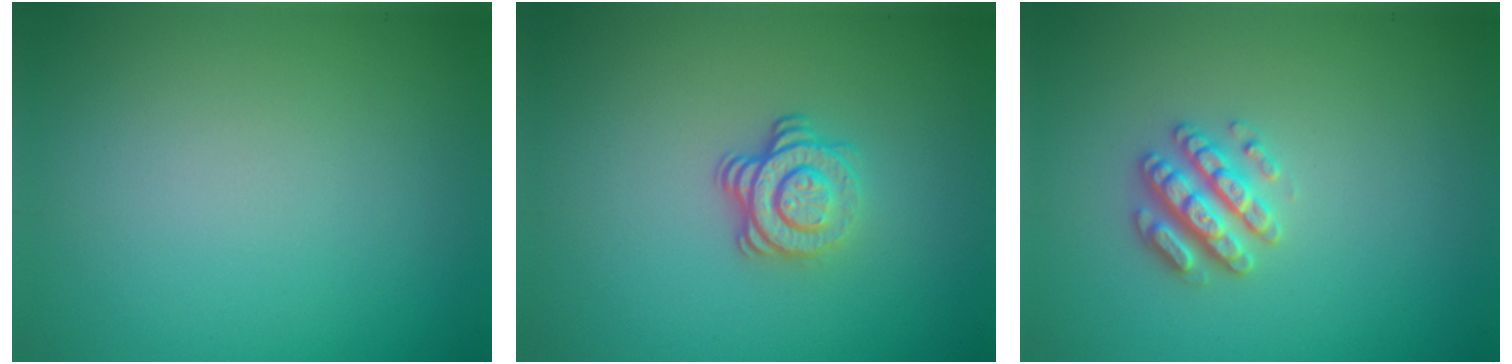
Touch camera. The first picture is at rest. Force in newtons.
{"total": 3.6, "press": 2.4, "slide": 2.7}
{"total": 2.8, "press": 2.7, "slide": 0.6}